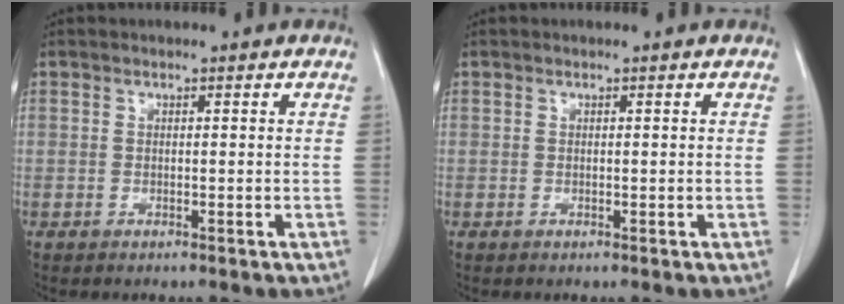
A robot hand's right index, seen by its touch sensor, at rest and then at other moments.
{"total": 0.0}